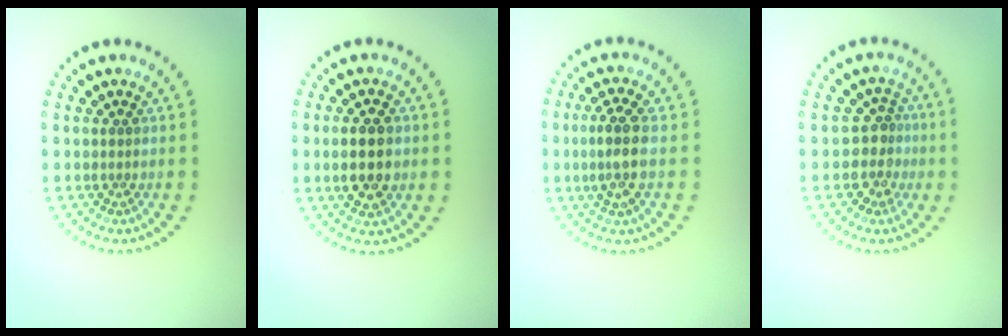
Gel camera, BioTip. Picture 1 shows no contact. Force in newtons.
{"total": 4.1, "press": 4.1, "slide": 0.3}
{"total": 3.2, "press": 3.0, "slide": 1.3}
{"total": 2.7, "press": 2.1, "slide": 1.7}